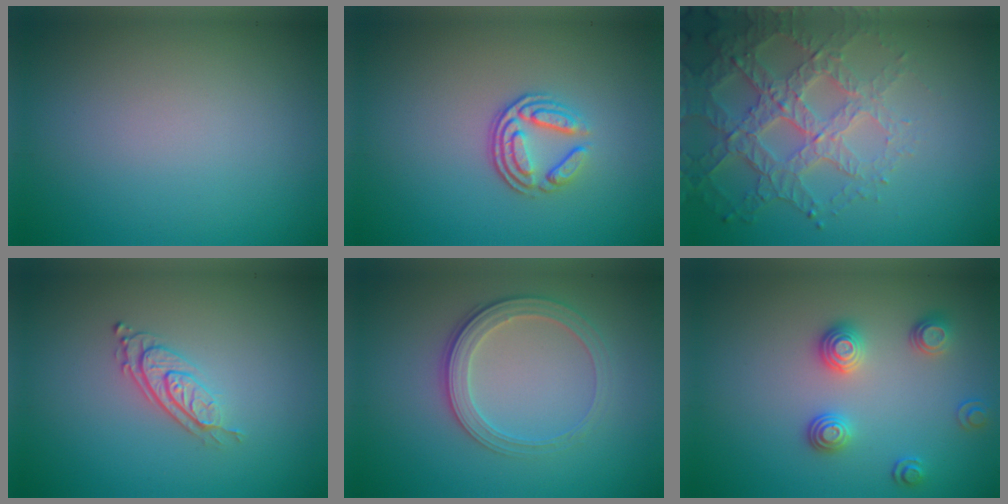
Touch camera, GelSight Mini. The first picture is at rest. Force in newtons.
{"total": 3.5, "press": 2.5, "slide": 2.5}
{"total": 5.5, "press": 4.5, "slide": 3.2}
{"total": 2.7, "press": 2.0, "slide": 1.9}
{"total": 2.8, "press": 2.6, "slide": 0.8}
{"total": 2.9, "press": 2.5, "slide": 1.5}